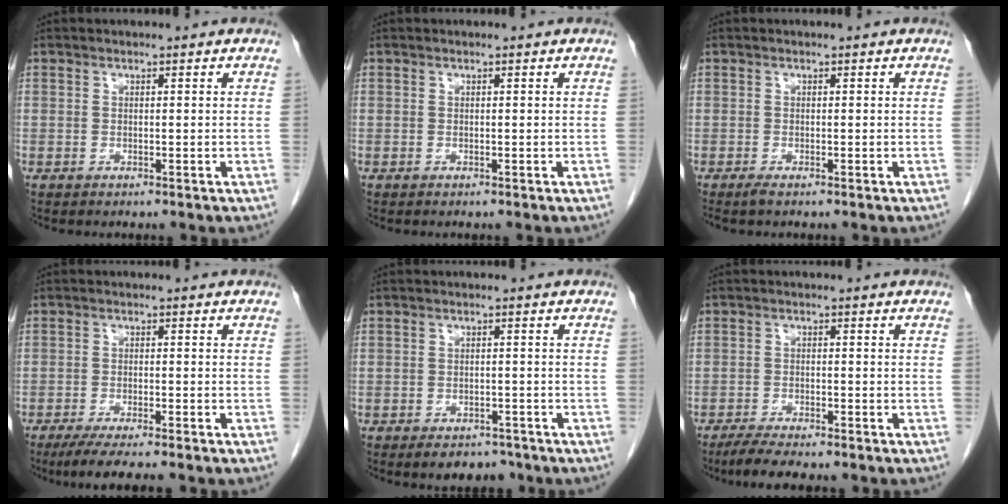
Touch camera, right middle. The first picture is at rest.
{"total": 0.0}
{"total": 0.8, "force": [-0.6, -0.1, 0.5], "torque": [-0.014, -0.003, -0.012]}
{"total": 7.0, "force": [-5.7, 0.1, 4.1], "torque": [-0.057, -0.015, -0.087]}
{"total": 4.7, "force": [-3.7, 2.3, 1.5], "torque": [-0.012, 0.003, -0.050]}
{"total": 5.3, "force": [-4.4, 0.6, 2.9], "torque": [-0.051, -0.011, -0.071]}